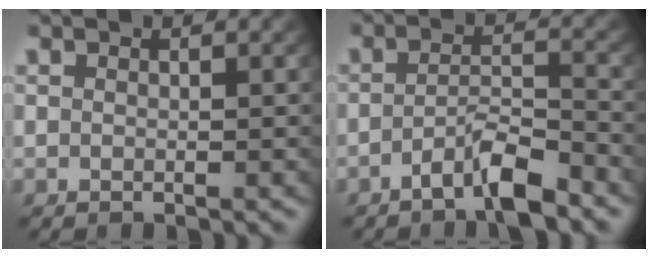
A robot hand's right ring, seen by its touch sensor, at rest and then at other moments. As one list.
[{"total": 4.4, "force": [-3.4, 1.0, 2.6], "torque": [-0.035, -0.004, -0.059]}]